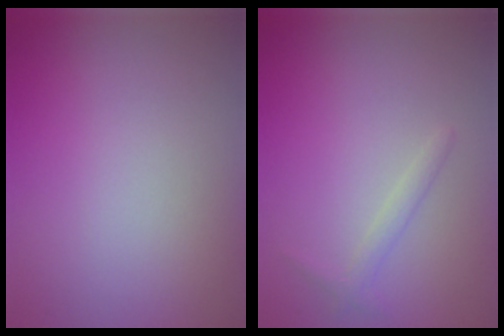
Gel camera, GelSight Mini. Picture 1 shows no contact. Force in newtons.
{"total": 1.1, "press": 1.1, "slide": 0.1}